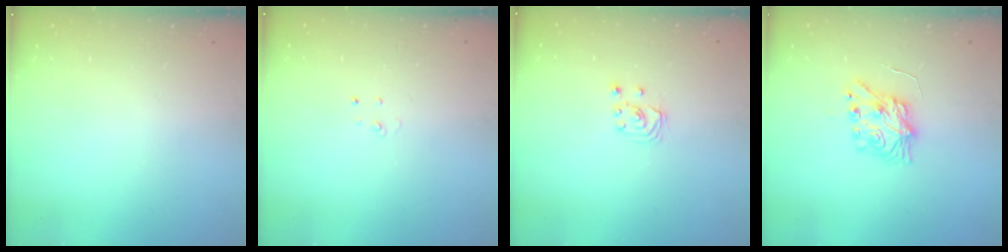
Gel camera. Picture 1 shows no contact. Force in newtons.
{"total": 2.6, "press": 2.6, "slide": 0.2}
{"total": 2.7, "press": 2.7, "slide": 0.3}
{"total": 7.7, "press": 7.7, "slide": 0.8}